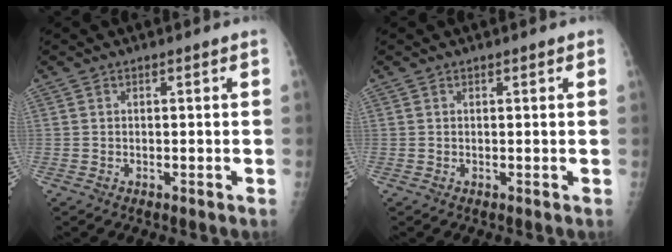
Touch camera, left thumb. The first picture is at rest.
{"total": 0.6, "force": [0.4, 0.2, 0.4], "torque": [-0.005, -0.001, 0.004]}